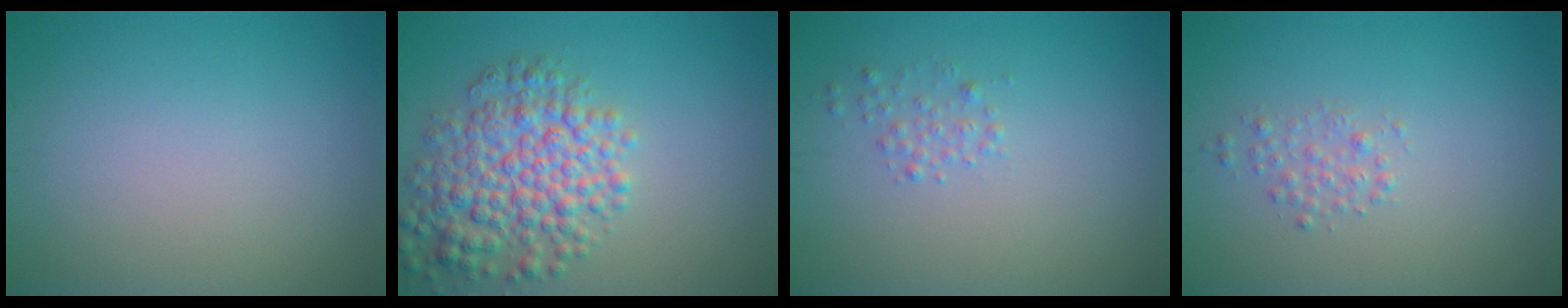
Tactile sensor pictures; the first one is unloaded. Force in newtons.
{"total": 6.4, "press": 6.4, "slide": 0.2}
{"total": 1.1, "press": 1.1, "slide": 0.0}
{"total": 1.3, "press": 1.3, "slide": 0.0}